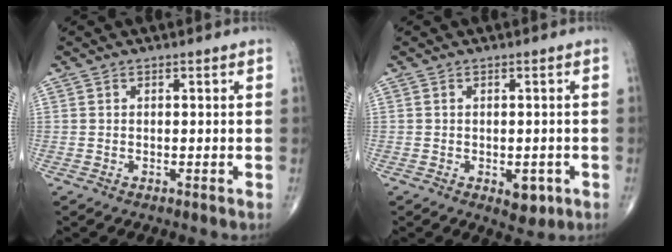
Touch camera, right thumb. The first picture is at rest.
{"total": 3.7, "force": [-1.3, 2.1, 2.8], "torque": [-0.019, -0.001, -0.010]}